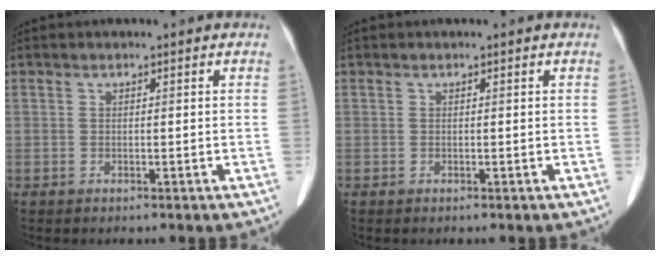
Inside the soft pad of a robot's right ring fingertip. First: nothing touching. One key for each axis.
{"total": 0.0}